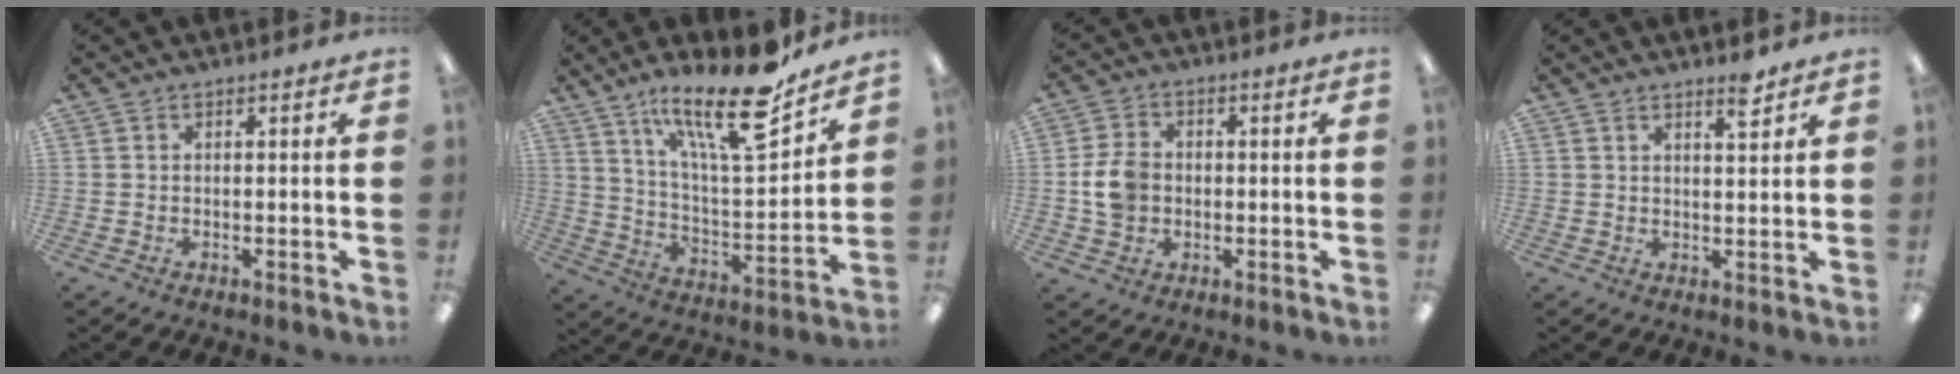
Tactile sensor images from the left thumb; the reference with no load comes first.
{"total": 21.3, "force": [14.9, 5.5, 14.2], "torque": [-0.239, -0.090, 0.243]}
{"total": 7.5, "force": [-0.4, 6.0, 4.5], "torque": [-0.096, 0.009, -0.007]}
{"total": 3.9, "force": [3.2, 0.8, 2.1], "torque": [-0.023, -0.019, 0.051]}